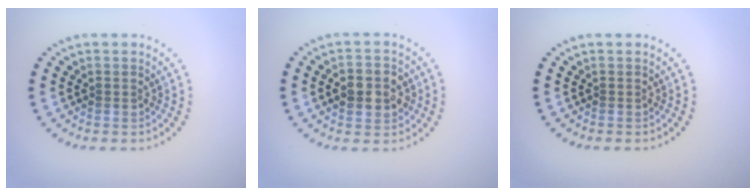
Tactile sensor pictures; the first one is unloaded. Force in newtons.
{"total": 3.4, "press": 3.4, "slide": 0.5}
{"total": 0.0}